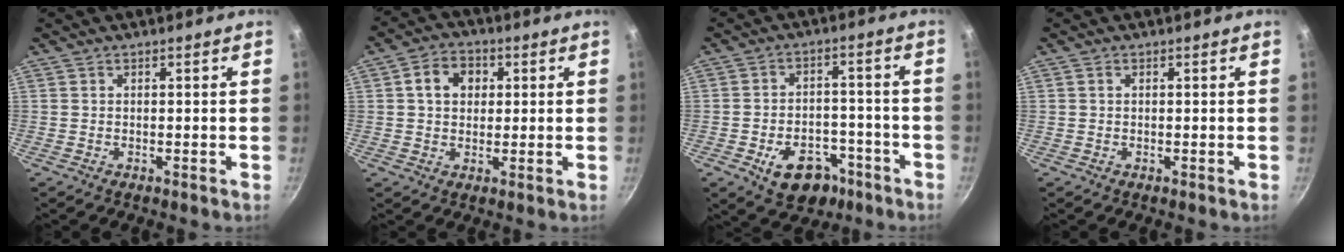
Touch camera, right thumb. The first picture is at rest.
{"total": 7.1, "force": [1.7, 5.6, 4.0], "torque": [-0.043, 0.008, 0.020]}
{"total": 11.3, "force": [-5.7, 7.5, 6.2], "torque": [-0.058, 0.041, -0.075]}
{"total": 0.5, "force": [0.1, 0.4, 0.3], "torque": [-0.005, 0.003, 0.002]}